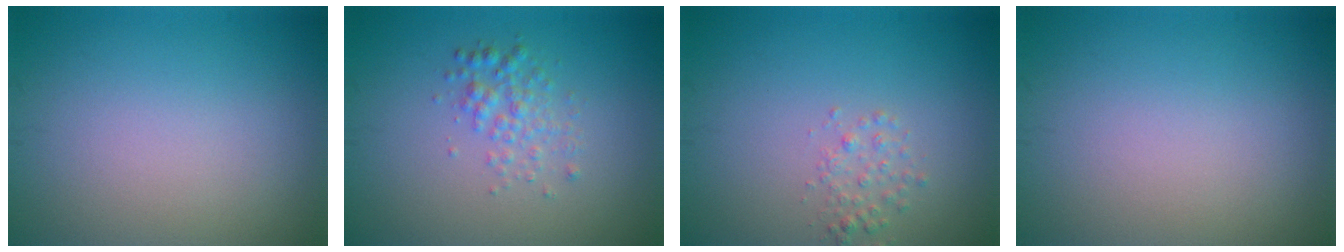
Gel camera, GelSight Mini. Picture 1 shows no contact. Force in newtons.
{"total": 2.1, "press": 2.1, "slide": 0.0}
{"total": 1.4, "press": 1.4, "slide": 0.1}
{"total": 0.0}